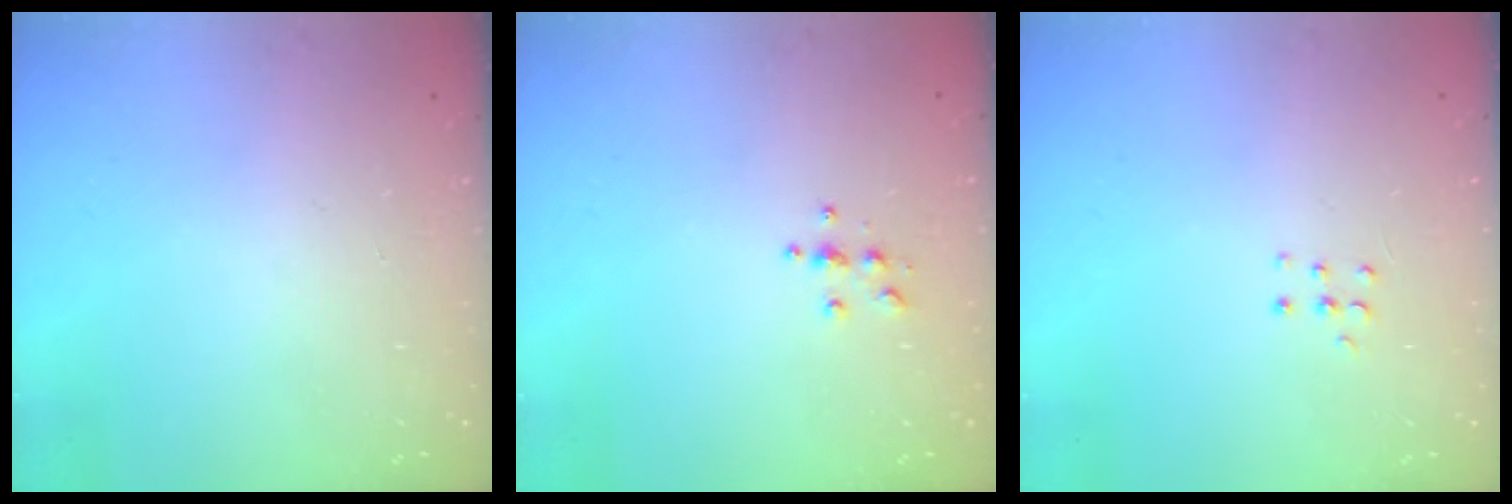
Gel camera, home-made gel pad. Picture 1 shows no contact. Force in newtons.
{"total": 3.8, "press": 3.8, "slide": 0.4}
{"total": 3.8, "press": 3.8, "slide": 0.4}